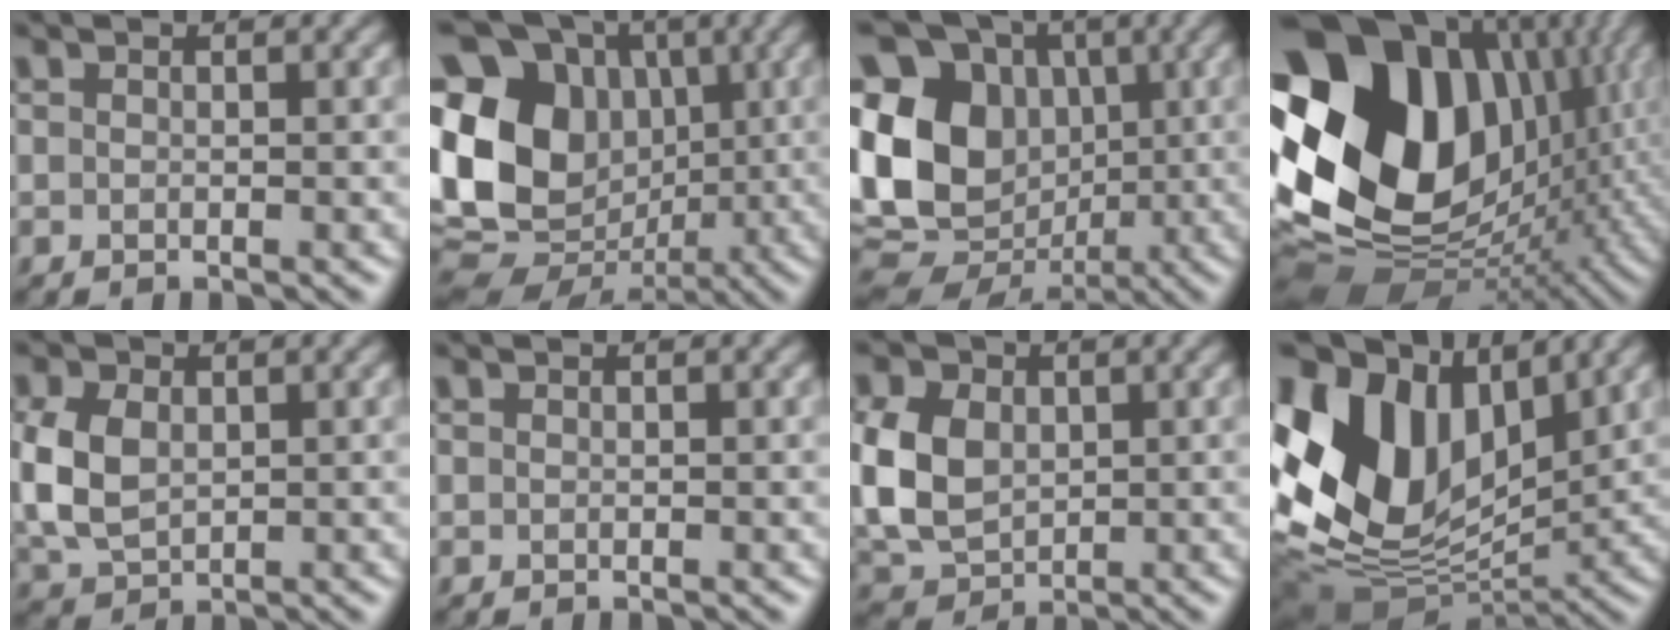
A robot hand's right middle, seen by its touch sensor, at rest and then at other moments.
{"total": 16.5, "force": [1.0, 13.6, 9.2], "torque": [-0.201, 0.018, 0.024]}
{"total": 15.0, "force": [0.7, 12.3, 8.5], "torque": [-0.188, 0.014, 0.017]}
{"total": 19.8, "force": [2.9, 14.7, 13.0], "torque": [-0.274, 0.001, 0.064]}
{"total": 4.6, "force": [0.6, 3.4, 3.1], "torque": [-0.083, 0.007, 0.016]}
{"total": 0.0}
{"total": 6.6, "force": [0.8, 5.0, 4.2], "torque": [-0.115, 0.008, 0.012]}
{"total": 15.0, "force": [4.6, 9.9, 10.2], "torque": [-0.236, 0.019, 0.082]}